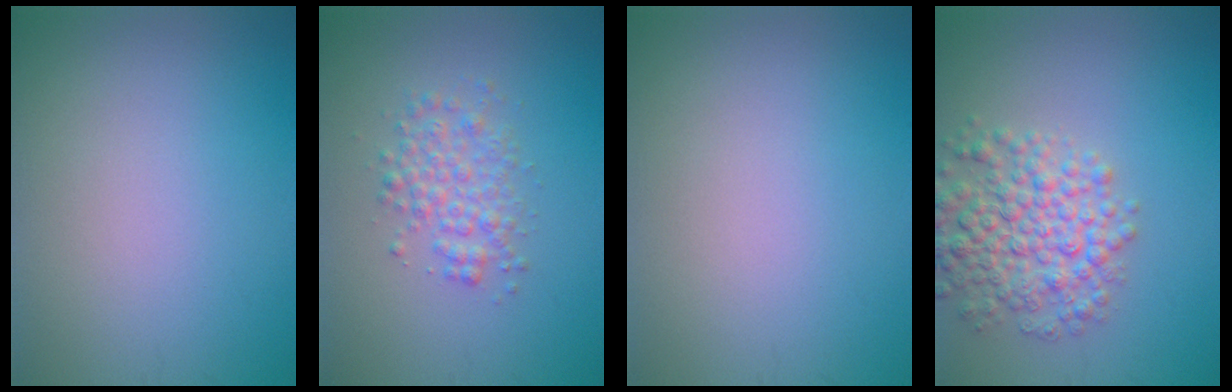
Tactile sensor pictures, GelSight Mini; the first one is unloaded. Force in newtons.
{"total": 2.8, "press": 2.8, "slide": 0.0}
{"total": 0.0}
{"total": 6.0, "press": 6.0, "slide": 0.1}